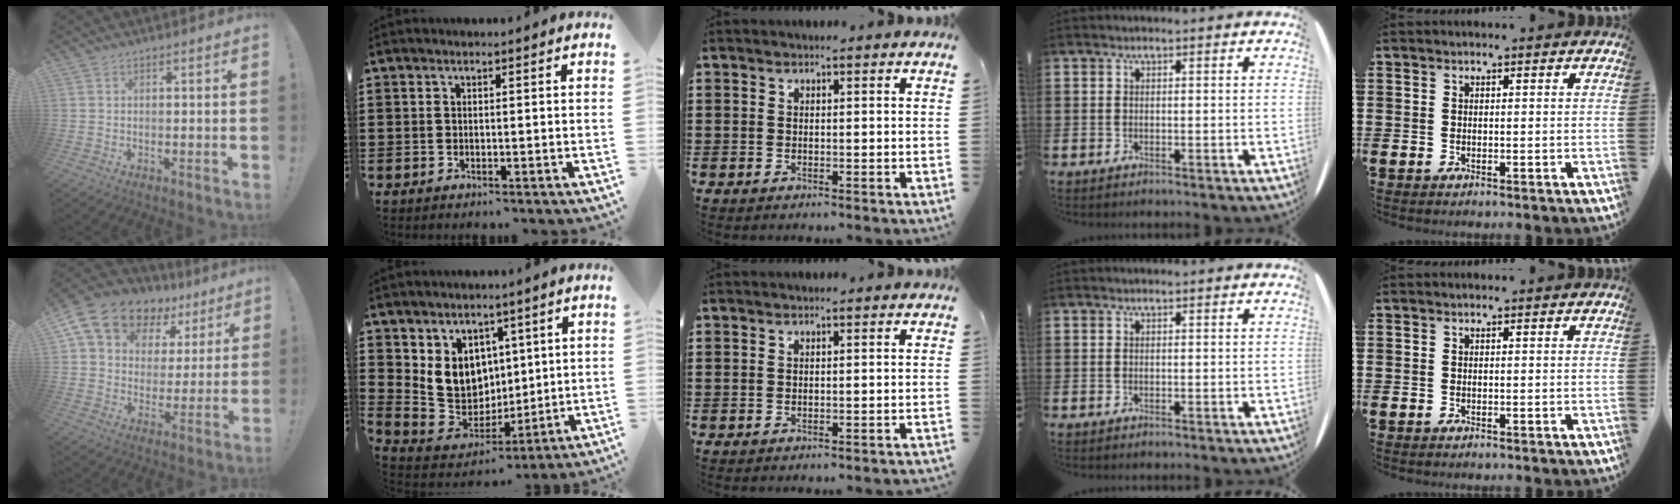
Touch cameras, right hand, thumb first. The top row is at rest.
{"thumb": {"total": 14.4, "force": [9.3, 9.3, 5.9], "torque": [-0.102, -0.058, 0.176]}, "index": {"total": 9.4, "force": [2.4, 8.4, 3.6], "torque": [-0.098, -0.009, 0.053]}, "middle": {"total": 1.0, "force": [-0.9, -0.2, 0.2], "torque": [-0.005, 0.001, -0.018]}}